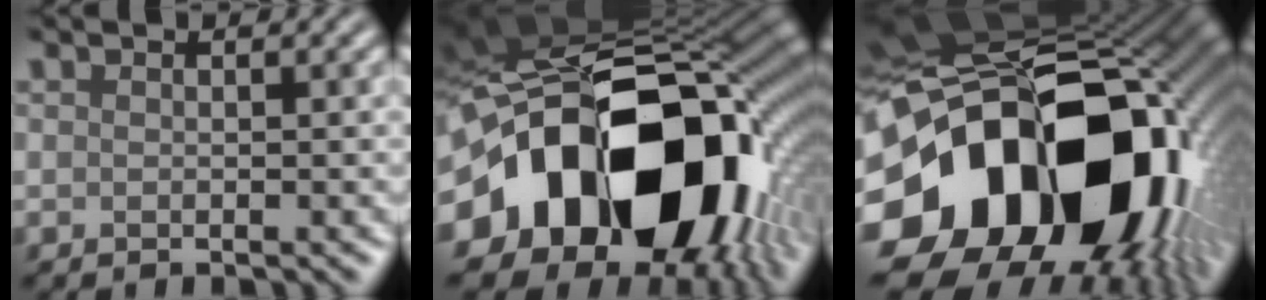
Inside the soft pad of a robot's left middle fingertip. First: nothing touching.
{"total": 19.6, "force": [-4.1, 13.8, 13.3], "torque": [-0.243, -0.026, -0.043]}
{"total": 21.3, "force": [-4.9, 14.5, 14.9], "torque": [-0.294, -0.053, -0.058]}